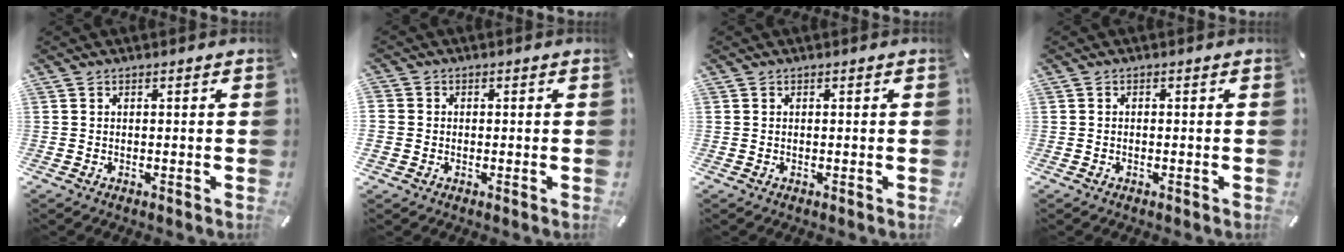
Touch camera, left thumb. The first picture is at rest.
{"total": 2.8, "force": [-0.4, 2.8, 0.3], "torque": [-0.003, 0.006, -0.008]}
{"total": 0.0}
{"total": 0.6, "force": [-0.3, 0.3, 0.4], "torque": [-0.007, 0.000, -0.006]}